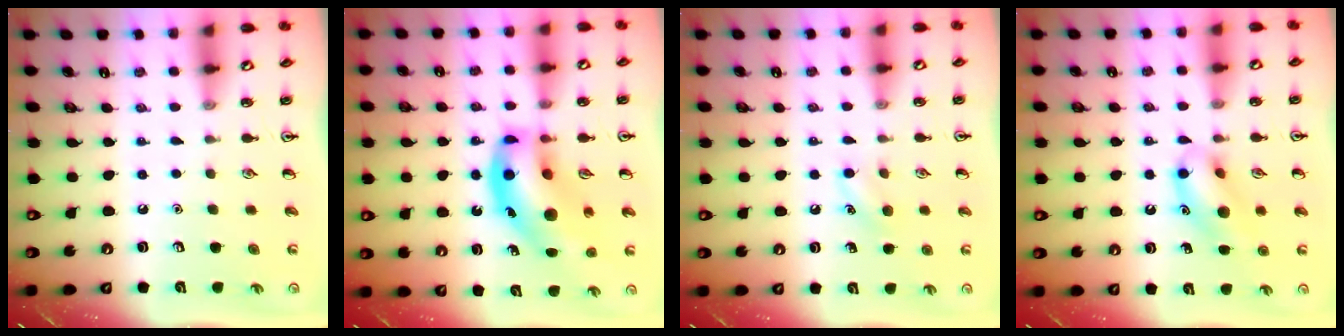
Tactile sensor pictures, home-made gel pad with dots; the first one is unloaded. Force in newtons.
{"total": 17.6, "press": 17.2, "slide": 3.8}
{"total": 6.6, "press": 6.3, "slide": 2.0}
{"total": 12.2, "press": 11.9, "slide": 2.4}